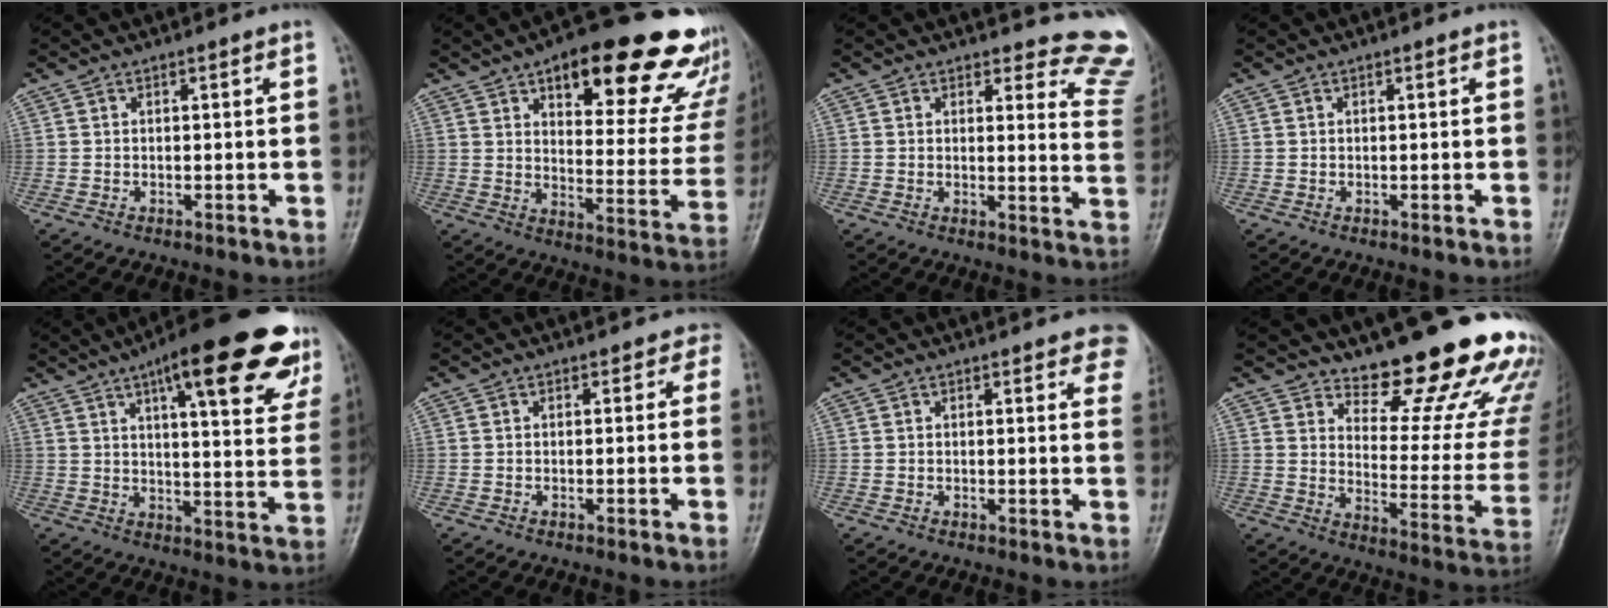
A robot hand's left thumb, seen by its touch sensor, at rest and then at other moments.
{"total": 27.1, "force": [17.1, 10.1, 18.4], "torque": [-0.193, -0.065, 0.220]}
{"total": 11.2, "force": [10.8, 2.9, 0.9], "torque": [0.043, -0.115, 0.078]}
{"total": 0.0}
{"total": 23.4, "force": [13.7, 6.1, 18.0], "torque": [-0.217, -0.030, 0.175]}
{"total": 1.7, "force": [0.8, 1.4, 0.4], "torque": [0.017, -0.003, -0.008]}
{"total": 7.0, "force": [4.8, 2.4, 4.5], "torque": [-0.023, -0.013, 0.043]}
{"total": 21.4, "force": [16.7, 6.5, 11.7], "torque": [-0.106, -0.144, 0.216]}